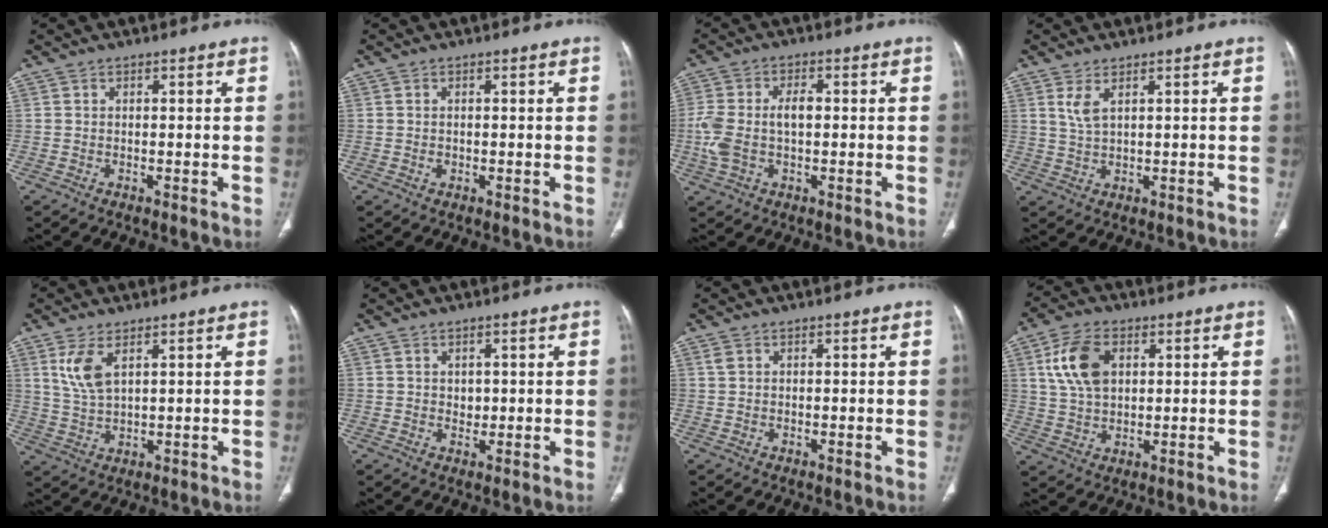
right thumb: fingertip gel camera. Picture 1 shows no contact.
{"total": 0.5, "force": [-0.1, 0.4, 0.3], "torque": [-0.008, 0.001, 0.000]}
{"total": 8.4, "force": [-0.3, 4.7, 6.9], "torque": [-0.165, 0.019, -0.003]}
{"total": 3.2, "force": [1.6, 1.1, 2.6], "torque": [-0.059, -0.008, 0.043]}
{"total": 6.1, "force": [2.8, 2.6, 4.7], "torque": [-0.101, -0.011, 0.070]}
{"total": 1.6, "force": [0.4, 1.3, 0.9], "torque": [-0.005, -0.004, 0.010]}
{"total": 0.9, "force": [0.5, 0.6, 0.5], "torque": [-0.010, 0.004, 0.012]}
{"total": 10.0, "force": [3.1, 6.4, 7.0], "torque": [-0.128, 0.000, 0.061]}